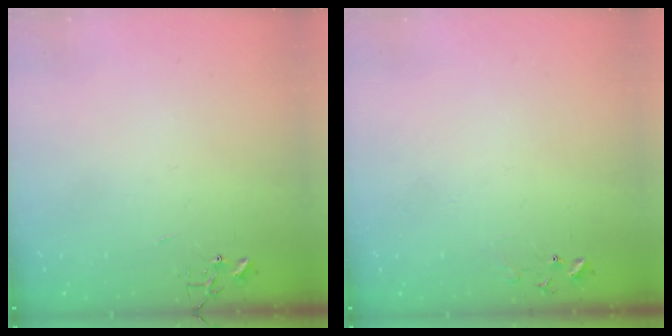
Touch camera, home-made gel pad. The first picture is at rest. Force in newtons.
{"total": 6.4, "press": 6.4, "slide": 0.4}